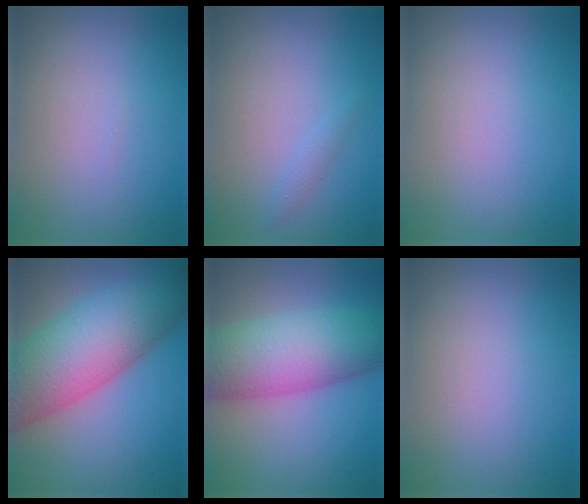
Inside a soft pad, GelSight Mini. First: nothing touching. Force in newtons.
{"total": 0.8, "press": 0.8, "slide": 0.1}
{"total": 0.0}
{"total": 12.5, "press": 12.5, "slide": 0.6}
{"total": 10.0, "press": 10.0, "slide": 0.3}
{"total": 0.0}